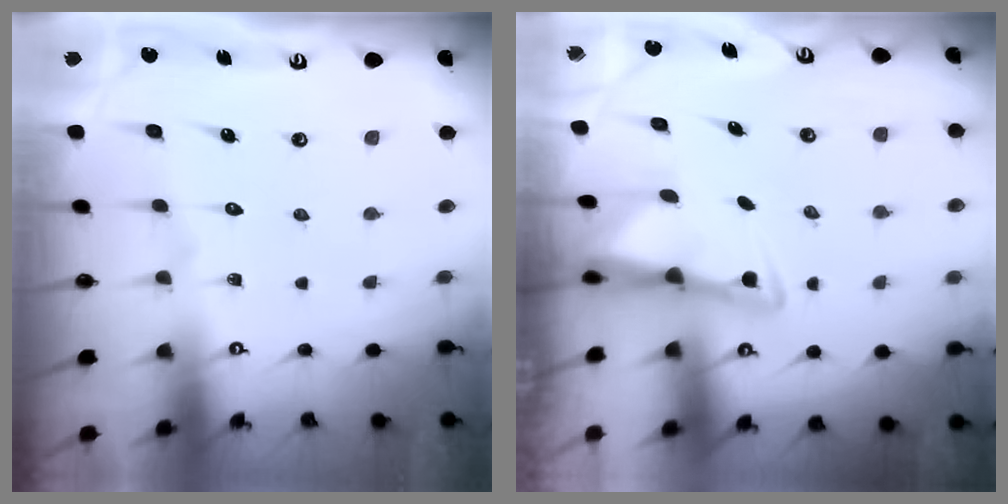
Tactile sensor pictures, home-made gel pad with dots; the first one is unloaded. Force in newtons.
{"total": 2.8, "press": 2.8, "slide": 0.4}